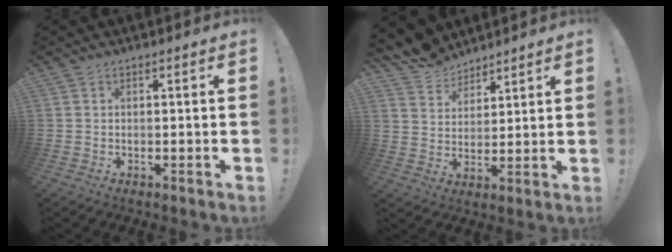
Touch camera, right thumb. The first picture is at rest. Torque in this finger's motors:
{"motor_torque": [-0.97, 1.05, -0.60, 0.84, 0.05]}